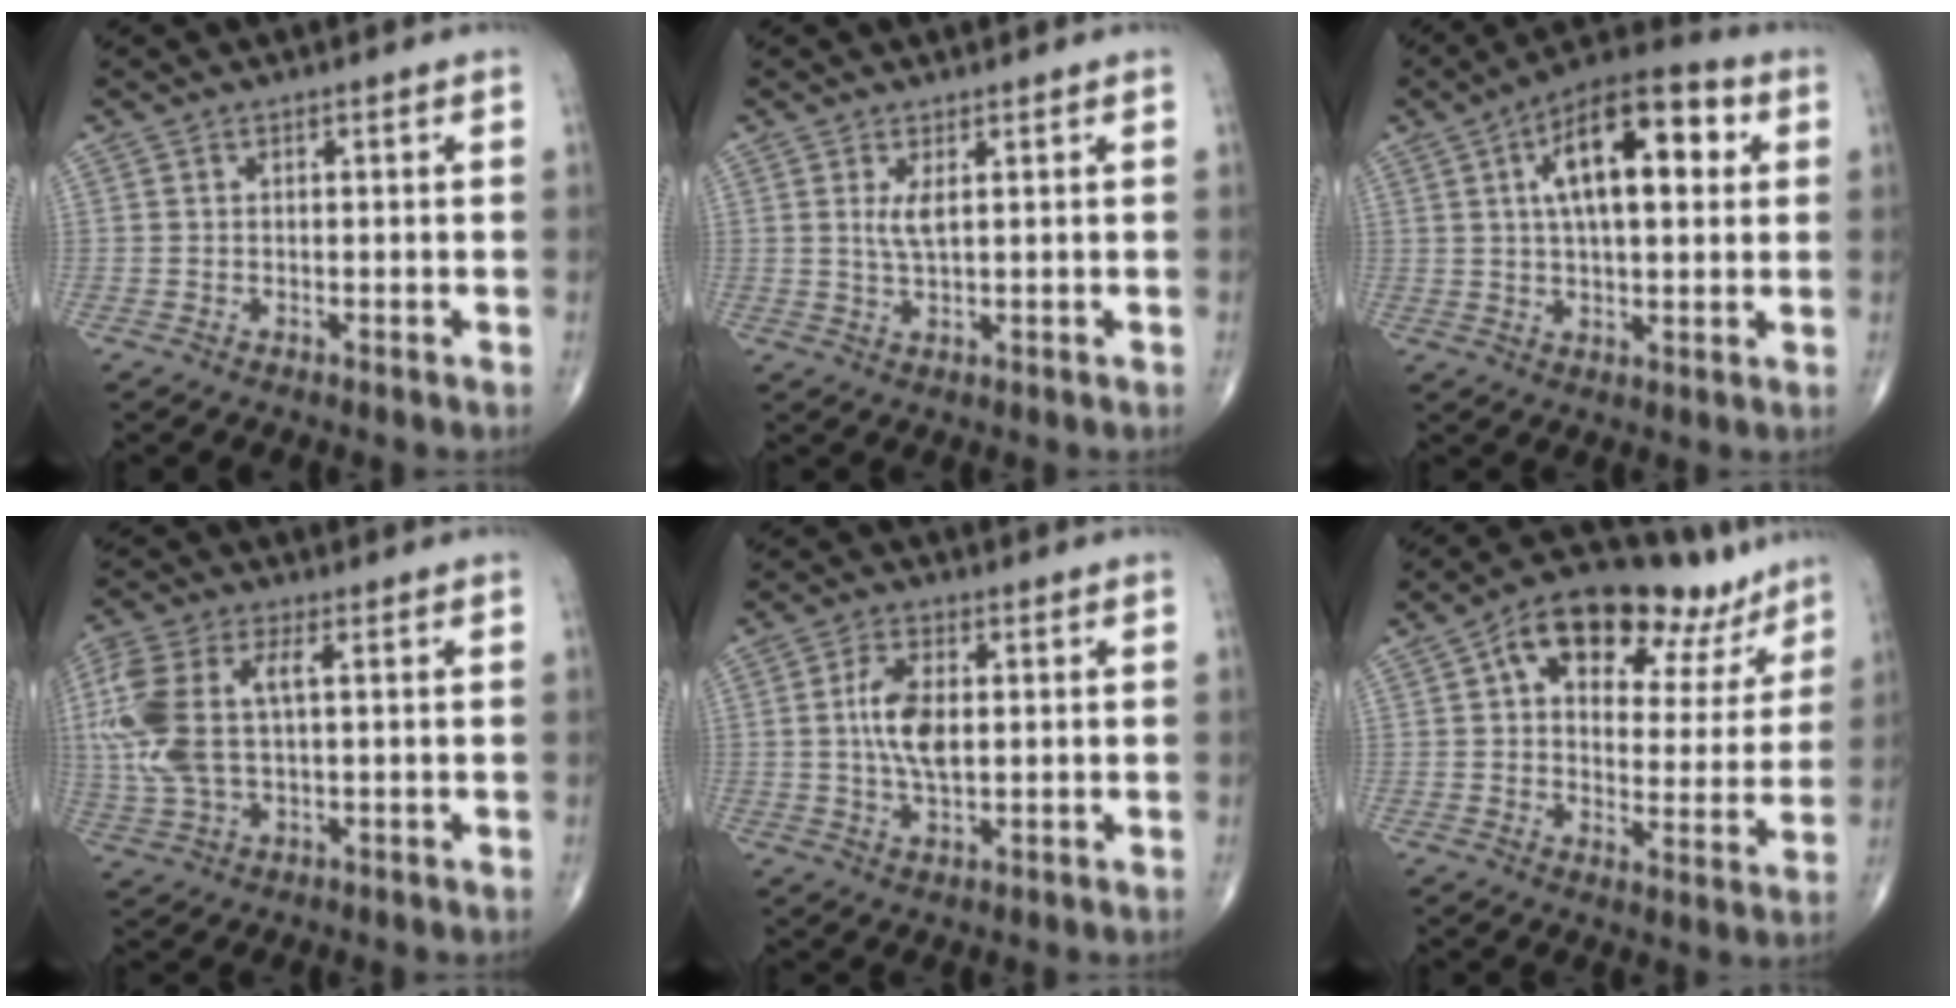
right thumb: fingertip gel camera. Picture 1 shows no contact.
{"total": 2.8, "force": [0.9, 0.7, 2.5], "torque": [-0.056, -0.011, 0.023]}
{"total": 16.6, "force": [4.3, 7.3, 14.3], "torque": [-0.207, 0.017, 0.061]}
{"total": 14.7, "force": [1.8, 7.3, 12.6], "torque": [-0.315, 0.018, 0.037]}
{"total": 7.5, "force": [0.6, 3.6, 6.6], "torque": [-0.132, 0.000, 0.010]}
{"total": 18.2, "force": [10.3, 9.9, 11.3], "torque": [-0.115, -0.004, 0.153]}